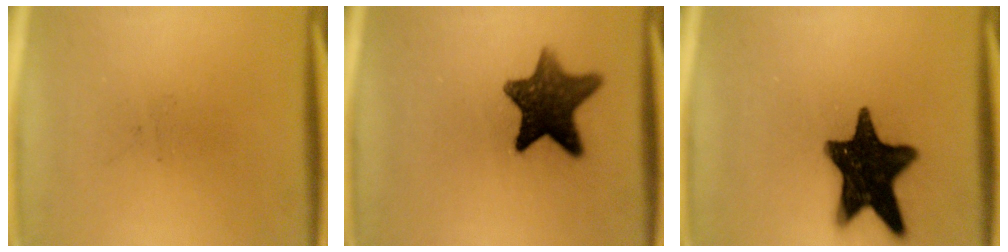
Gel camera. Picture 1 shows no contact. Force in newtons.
{"total": 11.4}
{"total": 18.1}